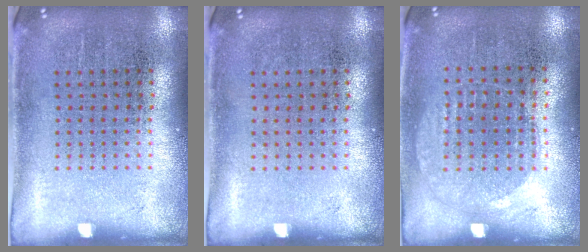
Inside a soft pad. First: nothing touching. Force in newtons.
{"total": 0.0}
{"total": 1.0, "press": 0.9, "slide": 0.4}